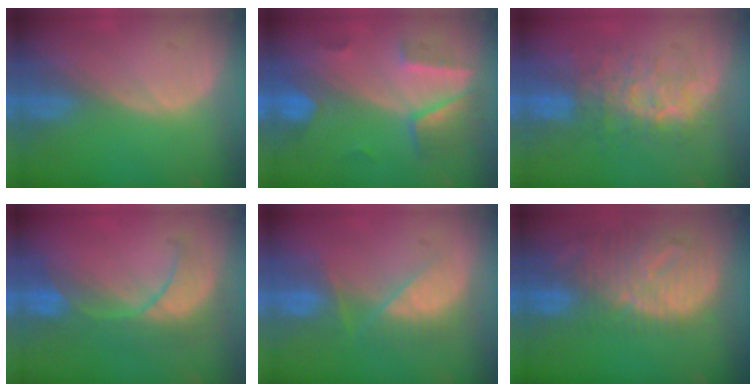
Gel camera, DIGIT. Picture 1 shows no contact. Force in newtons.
{"total": 6.9, "press": 6.4, "slide": 2.6}
{"total": 8.9, "press": 8.3, "slide": 3.3}
{"total": 8.2, "press": 8.1, "slide": 0.8}
{"total": 7.9, "press": 7.2, "slide": 3.1}
{"total": 12.6, "press": 11.0, "slide": 6.2}